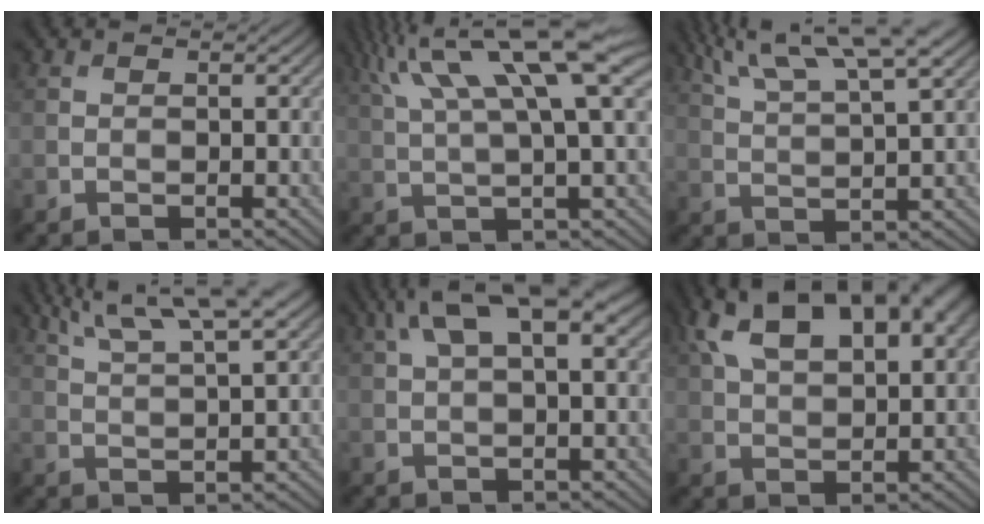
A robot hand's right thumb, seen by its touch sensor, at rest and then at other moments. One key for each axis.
{"total": 13.3, "fx": 7.0, "fy": 2.6, "fz": 11.0, "tx": -0.204, "ty": 0.020, "tz": 0.129}
{"total": 10.6, "fx": 7.3, "fy": 2.2, "fz": 7.4, "tx": -0.132, "ty": 0.020, "tz": 0.122}
{"total": 9.4, "fx": 6.4, "fy": 2.0, "fz": 6.6, "tx": -0.116, "ty": 0.017, "tz": 0.109}
{"total": 10.9, "fx": 5.0, "fy": 4.4, "fz": 8.7, "tx": -0.163, "ty": 0.019, "tz": 0.086}
{"total": 16.8, "fx": 9.2, "fy": 7.7, "fz": 11.7, "tx": -0.237, "ty": 0.040, "tz": 0.143}